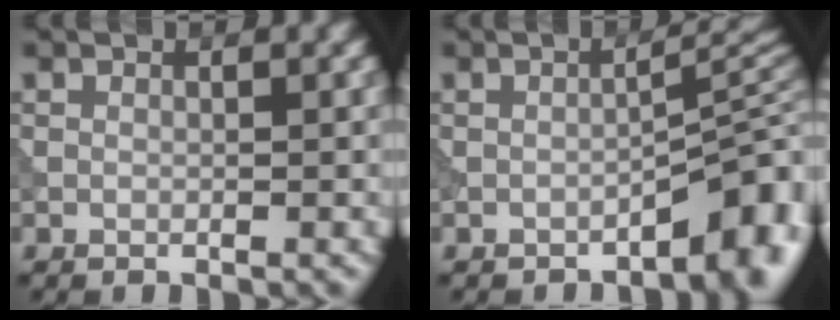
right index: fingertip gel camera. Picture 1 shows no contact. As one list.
[{"total": 4.9, "force": [-2.6, 1.1, 4.0], "torque": [-0.045, 0.016, -0.040]}]